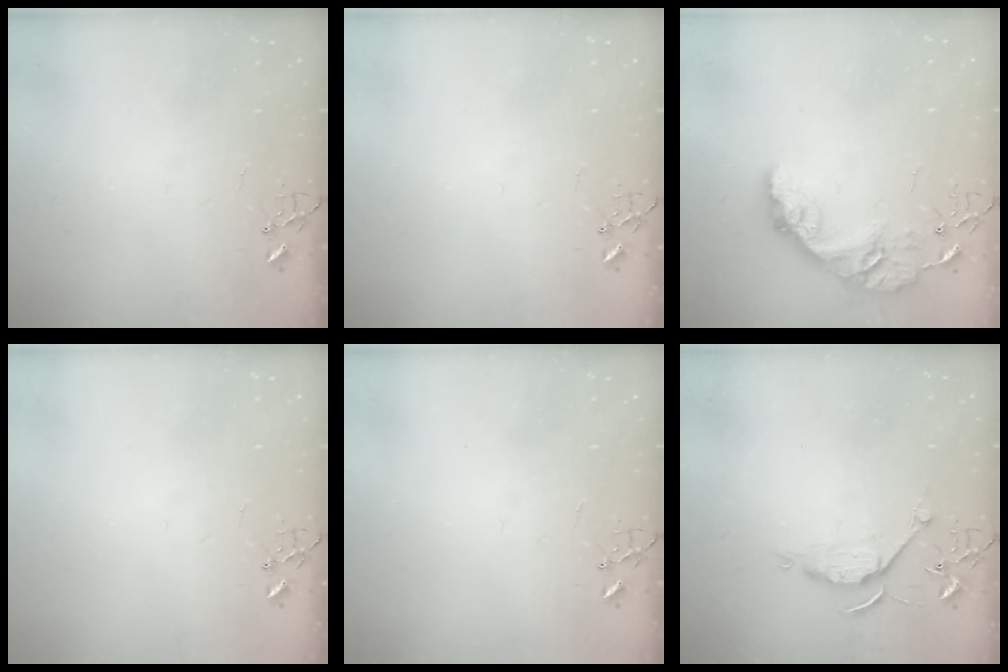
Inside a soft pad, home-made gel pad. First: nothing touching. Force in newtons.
{"total": 0.0}
{"total": 14.5, "press": 14.5, "slide": 1.0}
{"total": 0.0}
{"total": 0.0}
{"total": 6.2, "press": 6.2, "slide": 0.5}